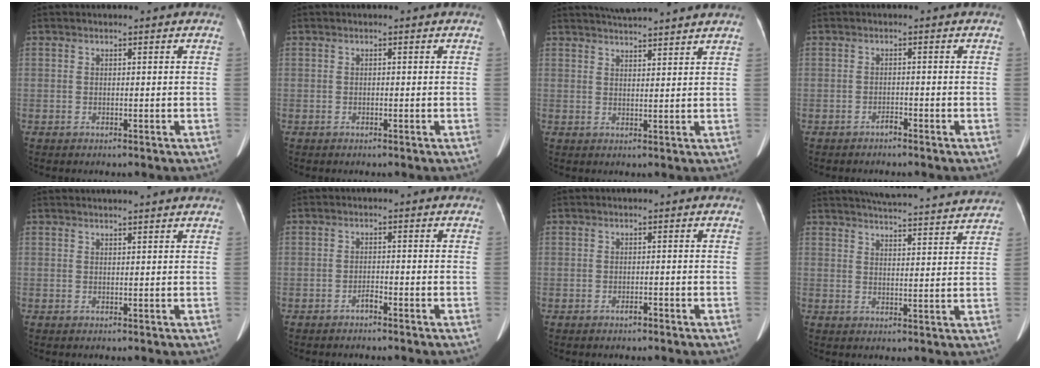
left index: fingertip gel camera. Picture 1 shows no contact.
{"total": 0.0}
{"total": 12.0, "force": [11.1, 0.5, 4.6], "torque": [-0.071, 0.023, 0.145]}
{"total": 1.0, "force": [-1.0, 0.1, 0.3], "torque": [-0.005, 0.002, -0.017]}
{"total": 5.6, "force": [5.2, -0.3, 2.1], "torque": [-0.023, 0.027, 0.059]}
{"total": 1.2, "force": [-1.0, 0.2, 0.5], "torque": [-0.009, 0.003, -0.019]}
{"total": 0.8, "force": [-0.7, 0.2, 0.5], "torque": [-0.008, 0.001, -0.011]}
{"total": 21.7, "force": [20.5, 1.8, 7.0], "torque": [-0.101, -0.005, 0.253]}